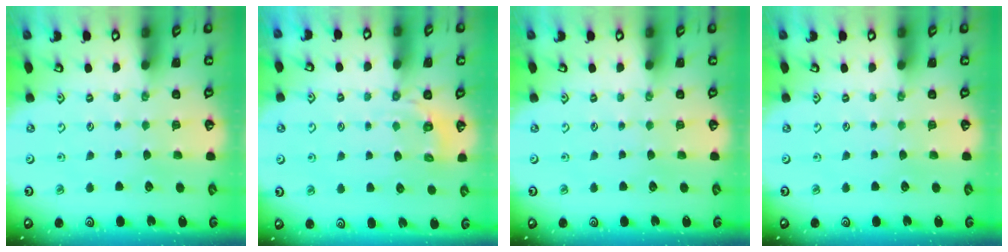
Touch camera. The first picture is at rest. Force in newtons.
{"total": 3.8, "press": 3.2, "slide": 2.1}
{"total": 0.0}
{"total": 0.0}